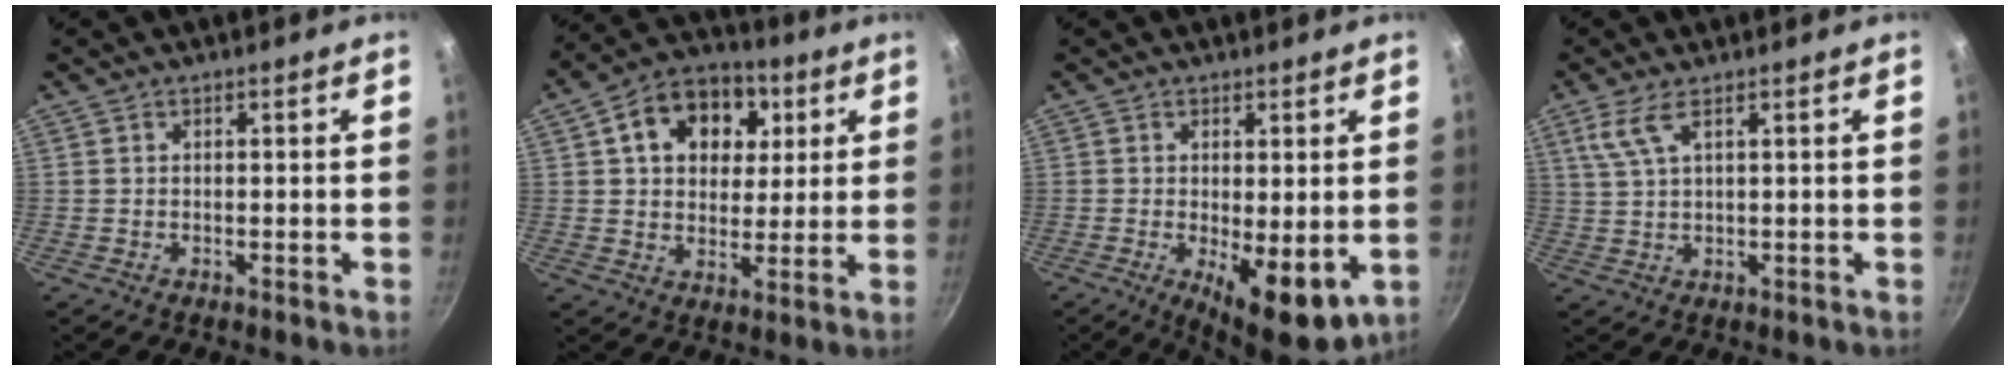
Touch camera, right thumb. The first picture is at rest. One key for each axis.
{"total": 15.2, "fx": 5.1, "fy": 11.2, "fz": 8.9, "tx": -0.113, "ty": 0.005, "tz": 0.070}
{"total": 9.7, "fx": -1.6, "fy": 3.8, "fz": 8.8, "tx": -0.113, "ty": -0.011, "tz": -0.008}
{"total": 4.6, "fx": 2.3, "fy": 1.3, "fz": 3.8, "tx": -0.089, "ty": -0.002, "tz": 0.052}